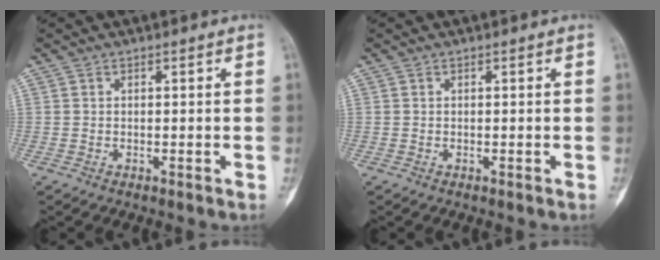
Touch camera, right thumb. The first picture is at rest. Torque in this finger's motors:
{"motor_torque": [0.38, 0.19, -0.16, 0.15, 0.05]}